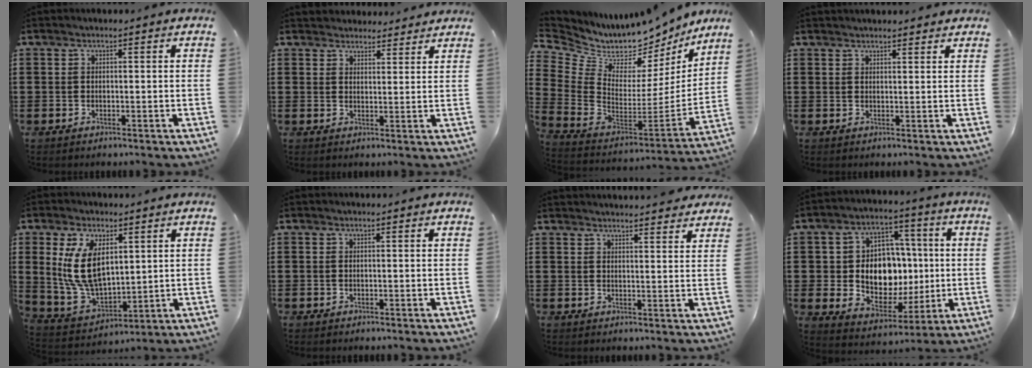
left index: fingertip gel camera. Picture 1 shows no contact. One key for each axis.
{"total": 3.1, "fx": 2.9, "fy": 0.9, "fz": -0.2, "tx": -0.006, "ty": -0.007, "tz": 0.056}
{"total": 5.5, "fx": 4.7, "fy": 2.7, "fz": 0.0, "tx": -0.047, "ty": -0.066, "tz": 0.078}
{"total": 1.6, "fx": 1.6, "fy": 0.1, "fz": 0.3, "tx": -0.009, "ty": 0.001, "tz": 0.031}
{"total": 10.9, "fx": 3.4, "fy": 6.1, "fz": 8.5, "tx": -0.211, "ty": -0.003, "tz": 0.058}
{"total": 0.0}
{"total": 2.9, "fx": 2.8, "fy": -0.3, "fz": 0.3, "tx": -0.005, "ty": -0.013, "tz": 0.052}
{"total": 10.7, "fx": 0.9, "fy": 8.6, "fz": 6.3, "tx": -0.115, "ty": 0.009, "tz": 0.022}